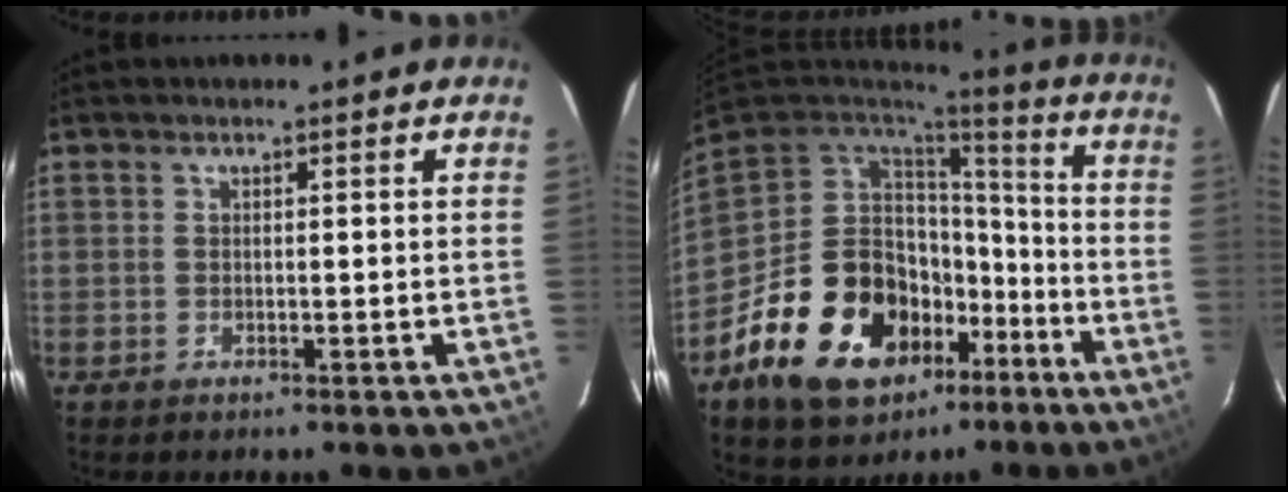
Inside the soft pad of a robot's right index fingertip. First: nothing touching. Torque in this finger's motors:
{"motor_torque": [1.92, -0.22, 0.56, 0.13]}